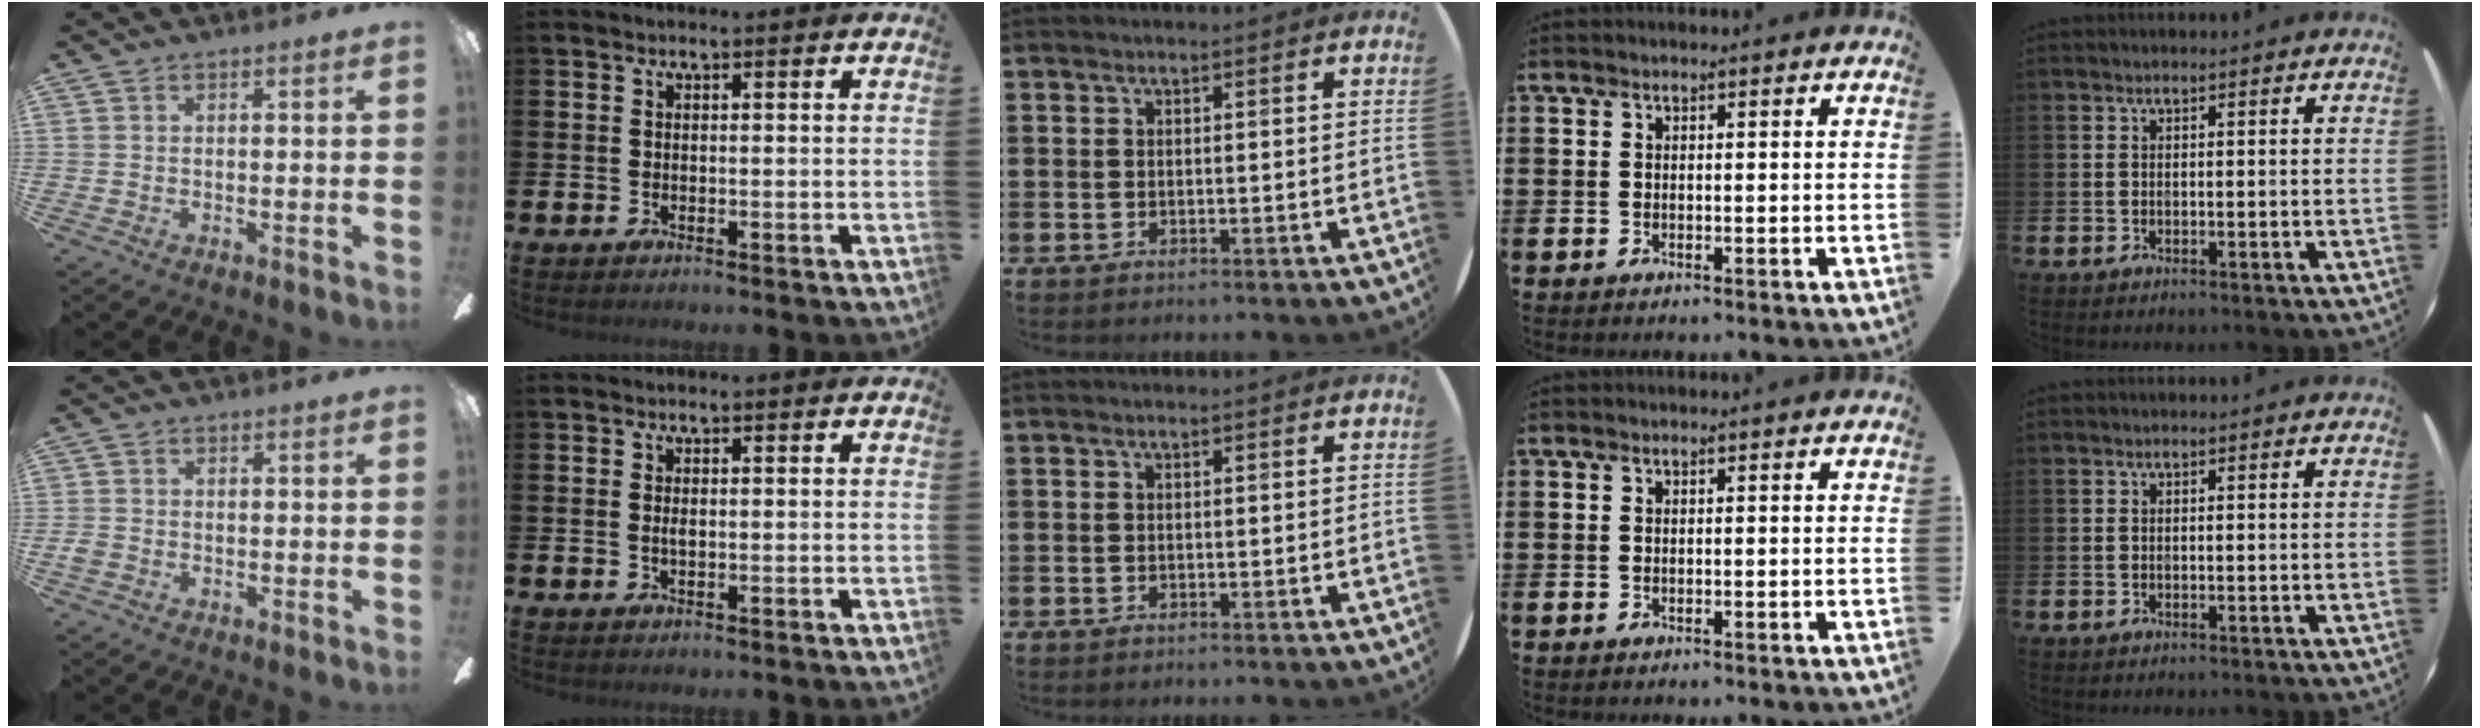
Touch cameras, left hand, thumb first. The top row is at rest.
{"thumb": {"total": 2.0, "force": [-0.8, 1.5, 0.9], "torque": [-0.015, 0.007, -0.016]}, "index": {"total": 0.8, "force": [0.0, 0.3, 0.8], "torque": [-0.015, 0.002, 0.000]}}